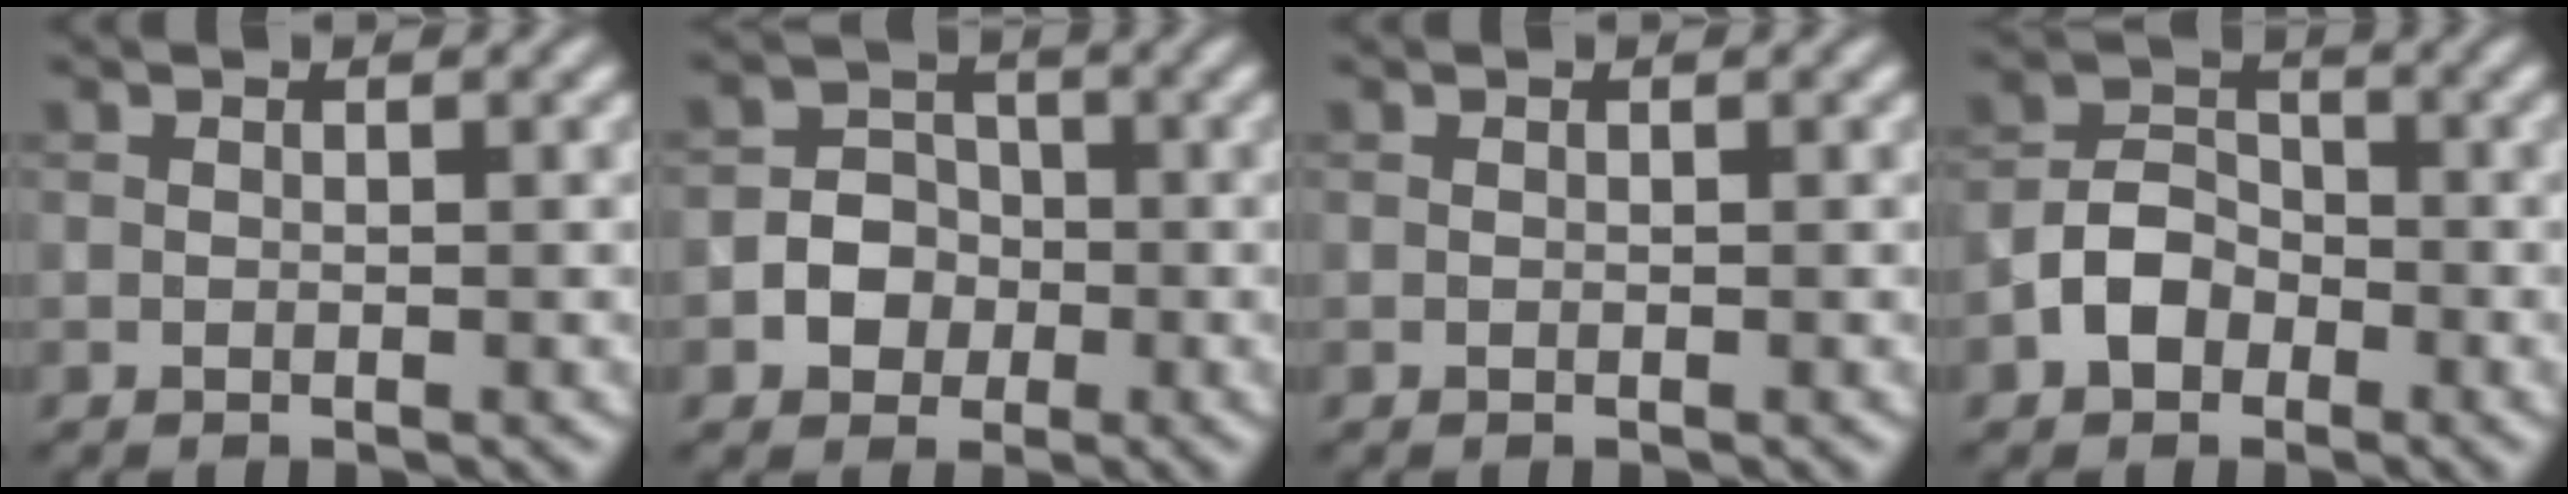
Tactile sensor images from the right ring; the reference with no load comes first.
{"total": 3.7, "force": [-1.0, 3.3, 1.2], "torque": [0.007, 0.005, -0.036]}
{"total": 0.0}
{"total": 3.8, "force": [-1.8, 2.8, 1.8], "torque": [-0.032, 0.009, -0.040]}